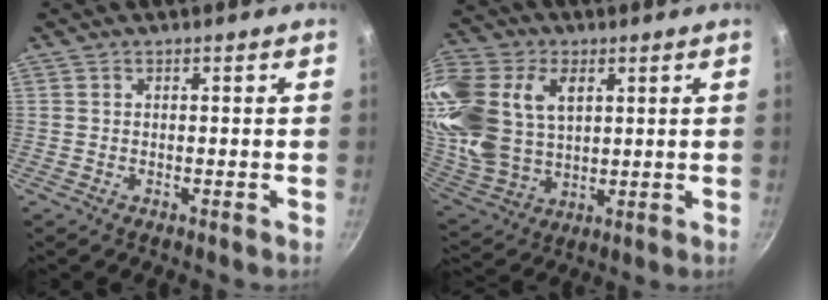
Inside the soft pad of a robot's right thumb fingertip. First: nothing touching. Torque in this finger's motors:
{"motor_torque": [1.34, 3.67, 0.48, -0.12, 0.24]}